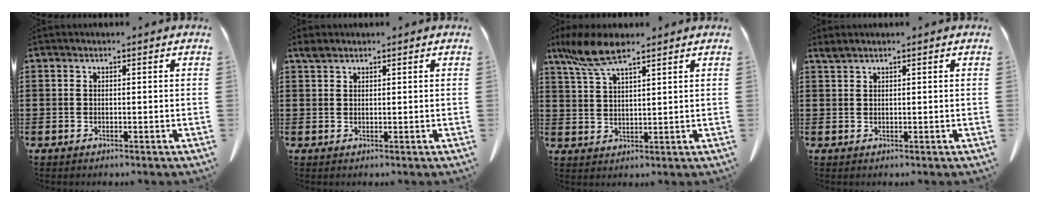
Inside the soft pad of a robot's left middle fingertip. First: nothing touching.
{"total": 1.3, "force": [1.2, 0.5, 0.5], "torque": [-0.013, 0.000, 0.023]}
{"total": 7.0, "force": [5.0, 1.5, 4.7], "torque": [-0.112, -0.007, 0.091]}
{"total": 1.1, "force": [0.9, 0.0, 0.5], "torque": [-0.013, -0.002, 0.019]}